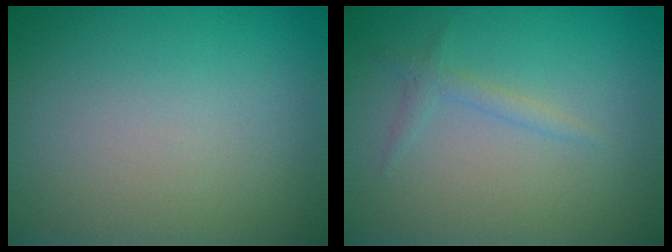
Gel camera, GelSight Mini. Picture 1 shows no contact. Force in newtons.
{"total": 1.1, "press": 1.1, "slide": 0.2}